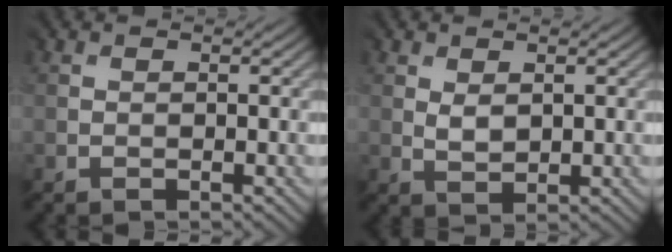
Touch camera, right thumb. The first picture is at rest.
{"total": 1.5, "force": [1.2, 0.9, 0.4], "torque": [-0.017, -0.001, 0.023]}